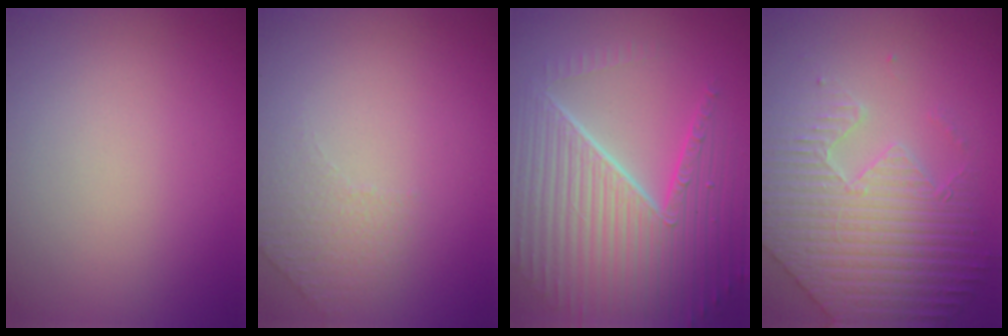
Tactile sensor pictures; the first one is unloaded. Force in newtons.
{"total": 1.3, "press": 0.8, "slide": 1.1}
{"total": 10.2, "press": 6.5, "slide": 7.9}
{"total": 6.6, "press": 5.7, "slide": 3.2}